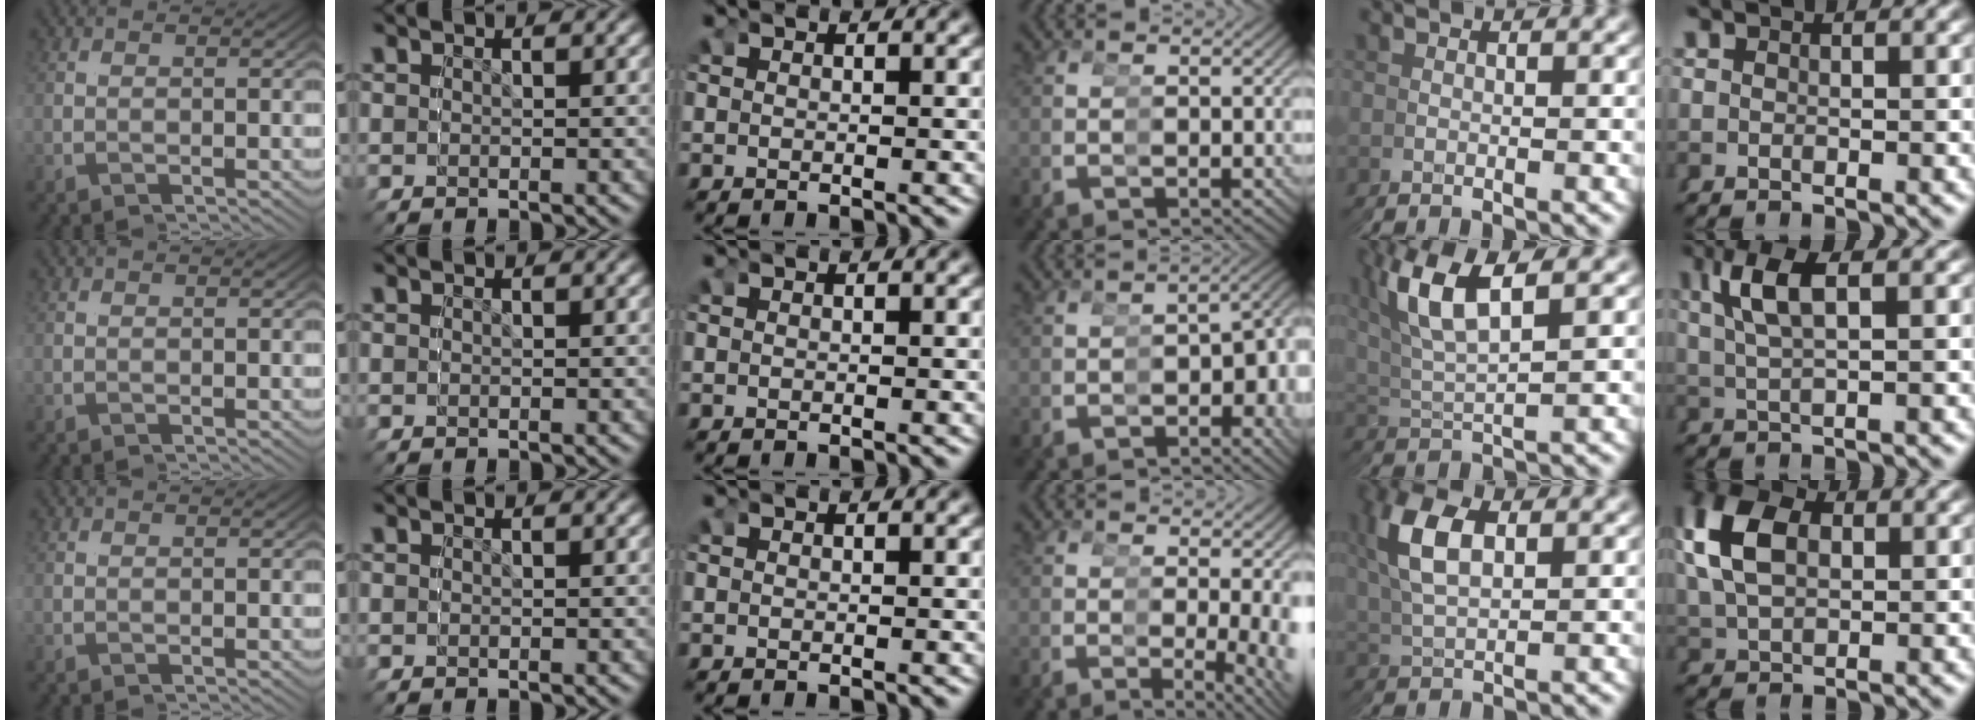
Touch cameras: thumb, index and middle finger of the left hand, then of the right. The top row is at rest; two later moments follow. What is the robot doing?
{"motion": "grasp_and_lifting", "object": "cubes"}